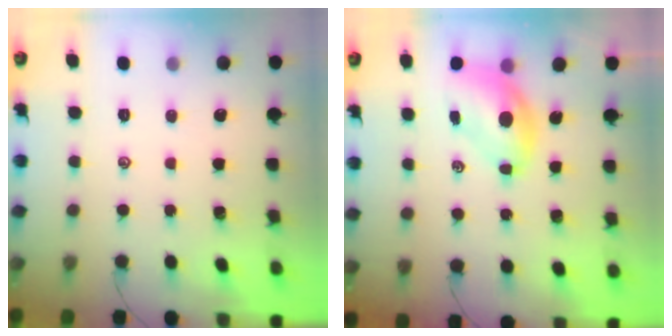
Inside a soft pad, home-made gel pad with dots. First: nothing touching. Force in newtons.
{"total": 7.8, "press": 7.5, "slide": 1.8}